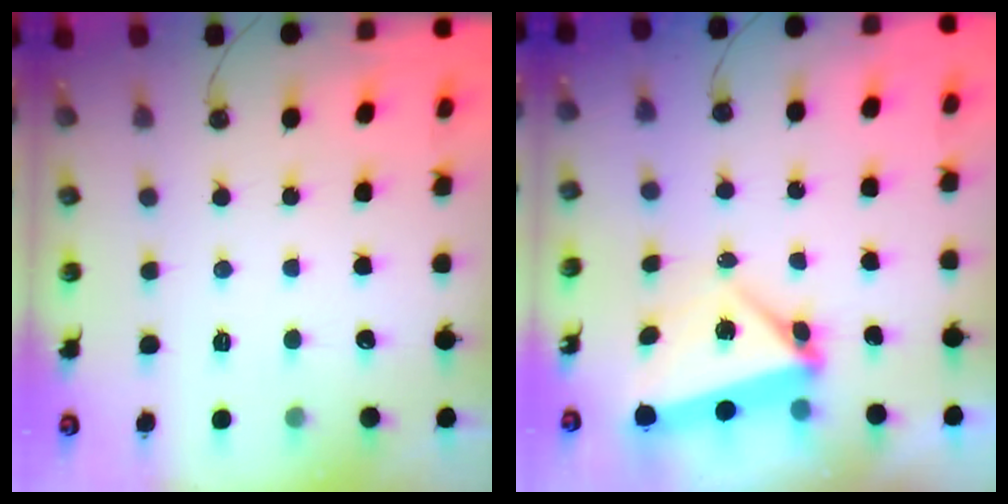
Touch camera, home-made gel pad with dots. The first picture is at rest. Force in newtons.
{"total": 5.6, "press": 5.0, "slide": 2.5}